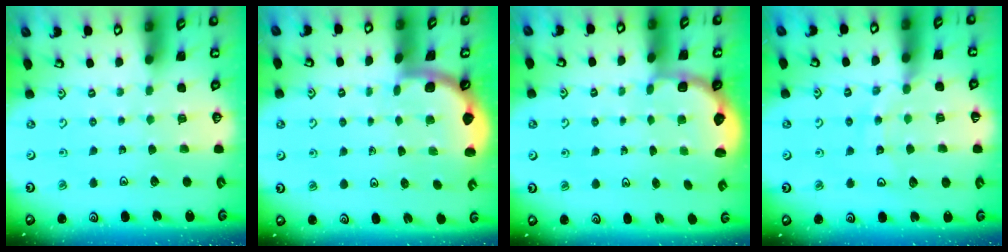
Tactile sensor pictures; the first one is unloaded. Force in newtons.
{"total": 1.8, "press": 1.8, "slide": 0.1}
{"total": 2.7, "press": 2.0, "slide": 1.9}
{"total": 12.2, "press": 12.2, "slide": 1.4}